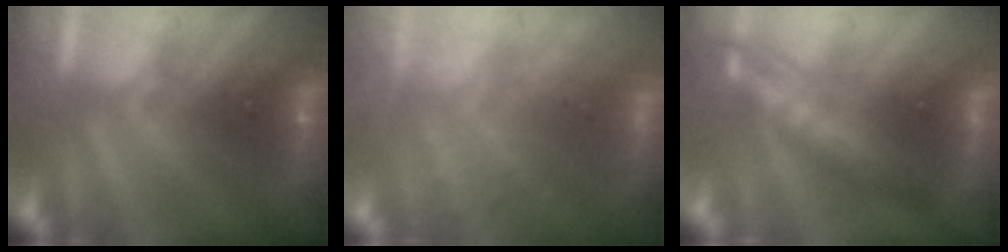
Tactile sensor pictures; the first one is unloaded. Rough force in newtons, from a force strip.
{"total": 10.5}
{"total": 2.9}